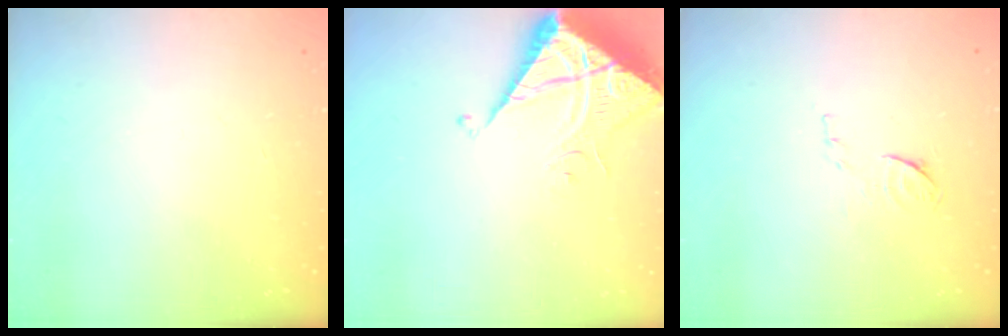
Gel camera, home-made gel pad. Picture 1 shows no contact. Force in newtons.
{"total": 9.8, "press": 9.8, "slide": 1.0}
{"total": 6.5, "press": 6.4, "slide": 1.1}